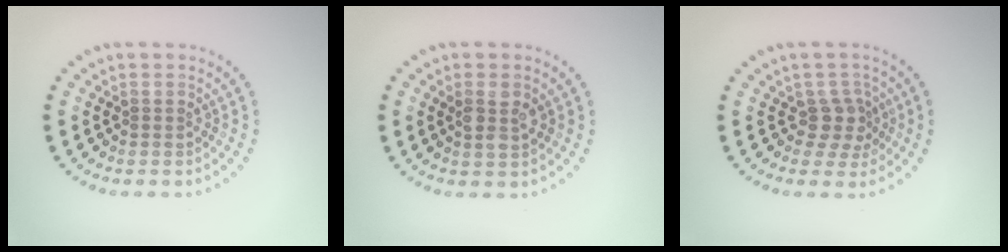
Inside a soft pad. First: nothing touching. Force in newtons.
{"total": 2.2, "press": 2.1, "slide": 0.6}
{"total": 2.4, "press": 1.9, "slide": 1.5}